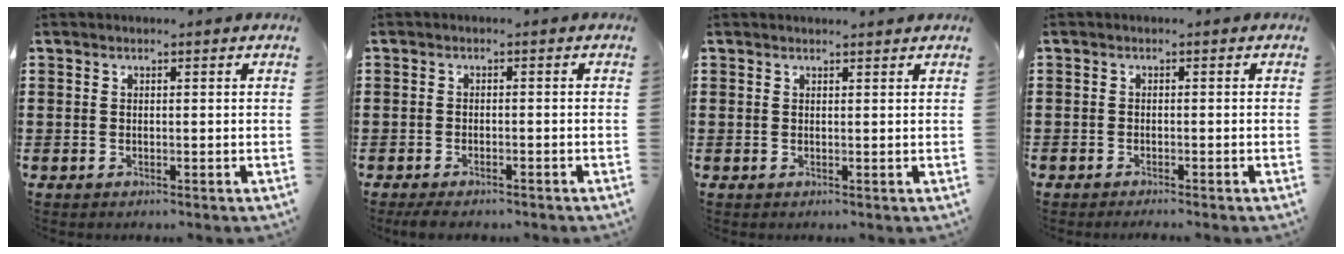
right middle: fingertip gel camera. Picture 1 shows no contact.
{"total": 1.4, "force": [-1.3, 0.2, 0.6], "torque": [-0.013, -0.001, -0.024]}
{"total": 0.6, "force": [0.6, 0.0, 0.2], "torque": [0.003, -0.005, 0.010]}
{"total": 0.8, "force": [-0.8, 0.0, 0.1], "torque": [-0.003, -0.001, -0.016]}